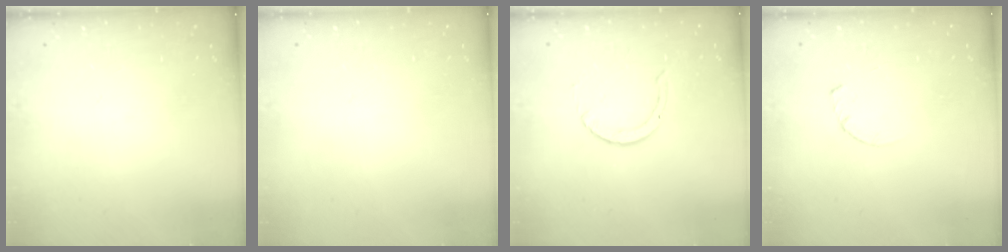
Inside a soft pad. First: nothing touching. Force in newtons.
{"total": 2.6, "press": 2.6, "slide": 0.2}
{"total": 2.0, "press": 2.0, "slide": 0.2}
{"total": 3.3, "press": 3.3, "slide": 0.3}